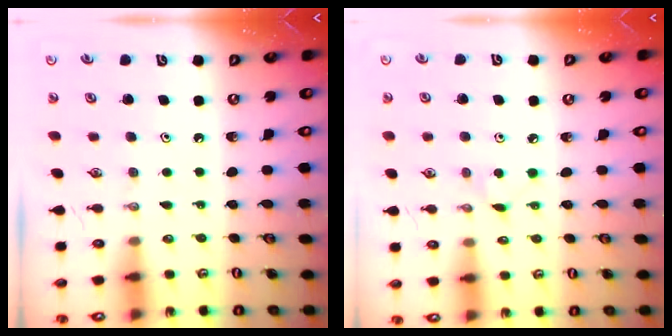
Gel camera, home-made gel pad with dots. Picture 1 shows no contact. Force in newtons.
{"total": 2.8, "press": 2.8, "slide": 0.4}